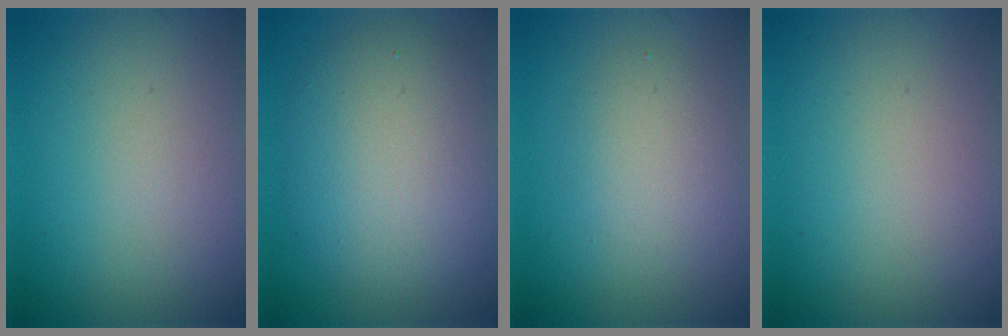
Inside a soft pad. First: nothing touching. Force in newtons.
{"total": 7.4, "press": 7.4, "slide": 0.2}
{"total": 2.8, "press": 2.8, "slide": 0.1}
{"total": 0.0}